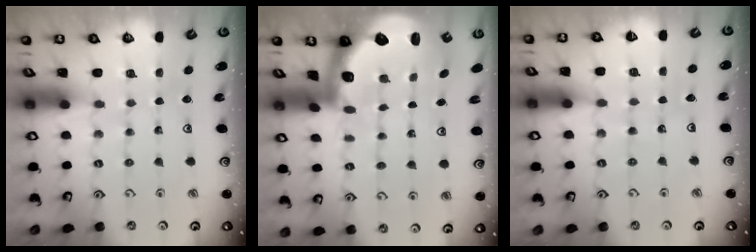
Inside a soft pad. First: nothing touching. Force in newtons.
{"total": 2.8, "press": 2.5, "slide": 1.4}
{"total": 2.8, "press": 2.8, "slide": 0.3}